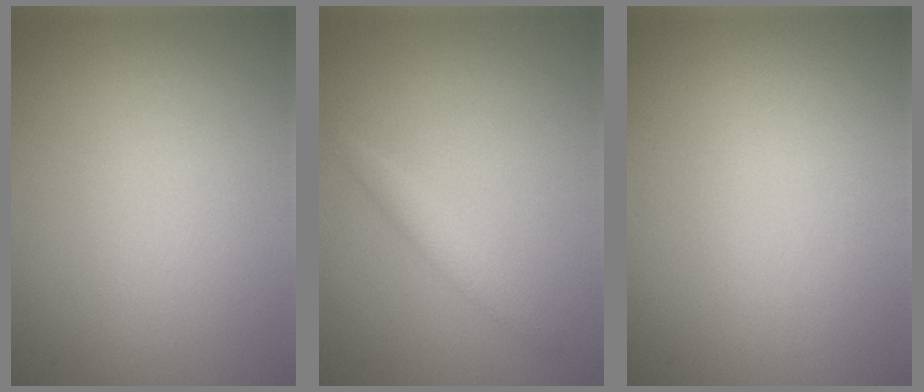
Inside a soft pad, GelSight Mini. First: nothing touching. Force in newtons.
{"total": 1.4, "press": 1.4, "slide": 0.1}
{"total": 0.0}